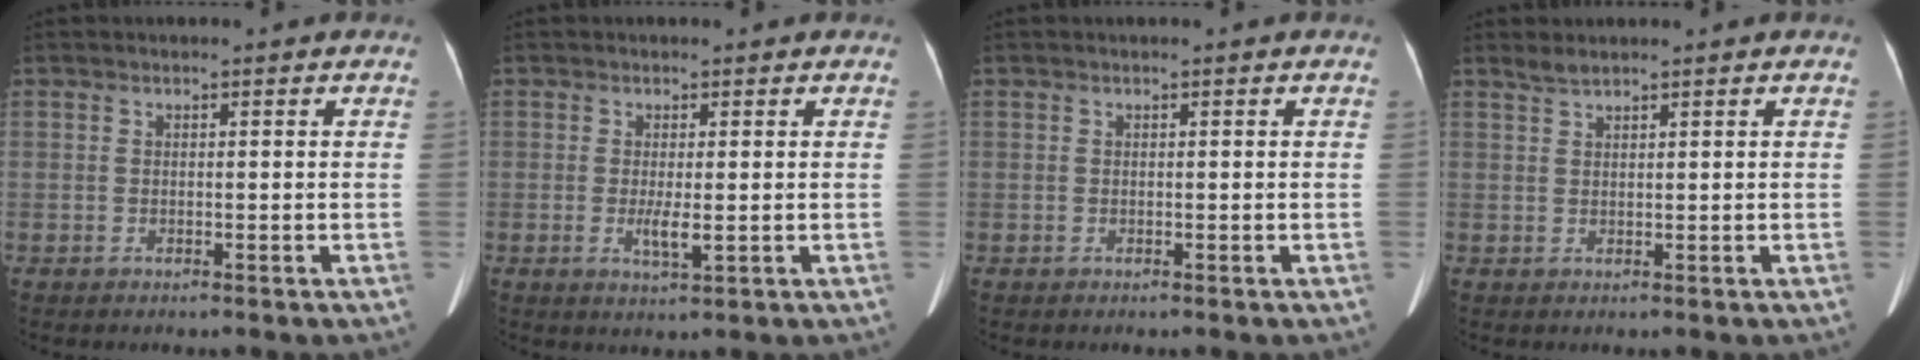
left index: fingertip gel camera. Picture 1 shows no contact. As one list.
[{"total": 2.6, "force": [0.0, 0.5, 2.5], "torque": [-0.049, -0.006, 0.004]}, {"total": 0.0}, {"total": 1.4, "force": [1.4, 0.0, 0.4], "torque": [-0.011, 0.010, 0.035]}]